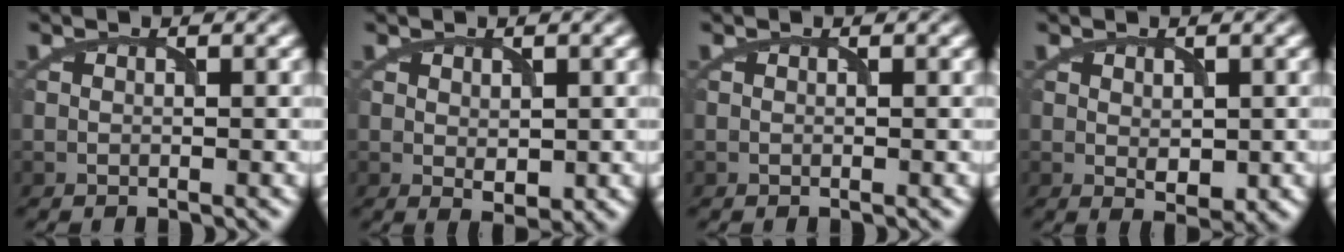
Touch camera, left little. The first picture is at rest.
{"total": 1.7, "force": [0.2, 1.0, 1.4], "torque": [-0.025, -0.008, 0.011]}
{"total": 0.0}
{"total": 2.1, "force": [0.1, 1.2, 1.7], "torque": [-0.028, -0.008, 0.009]}